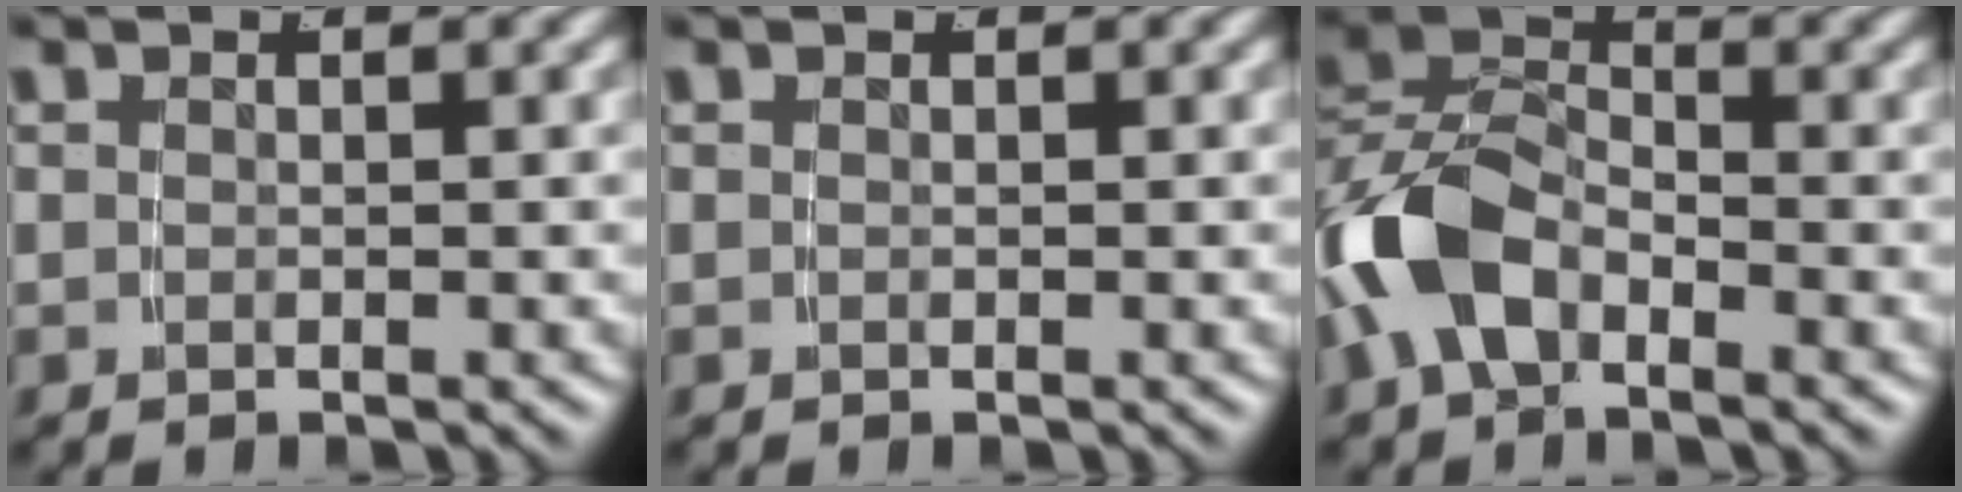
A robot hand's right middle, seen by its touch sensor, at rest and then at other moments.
{"total": 0.0}
{"total": 5.3, "force": [-2.0, 3.5, 3.4], "torque": [-0.086, -0.002, -0.036]}